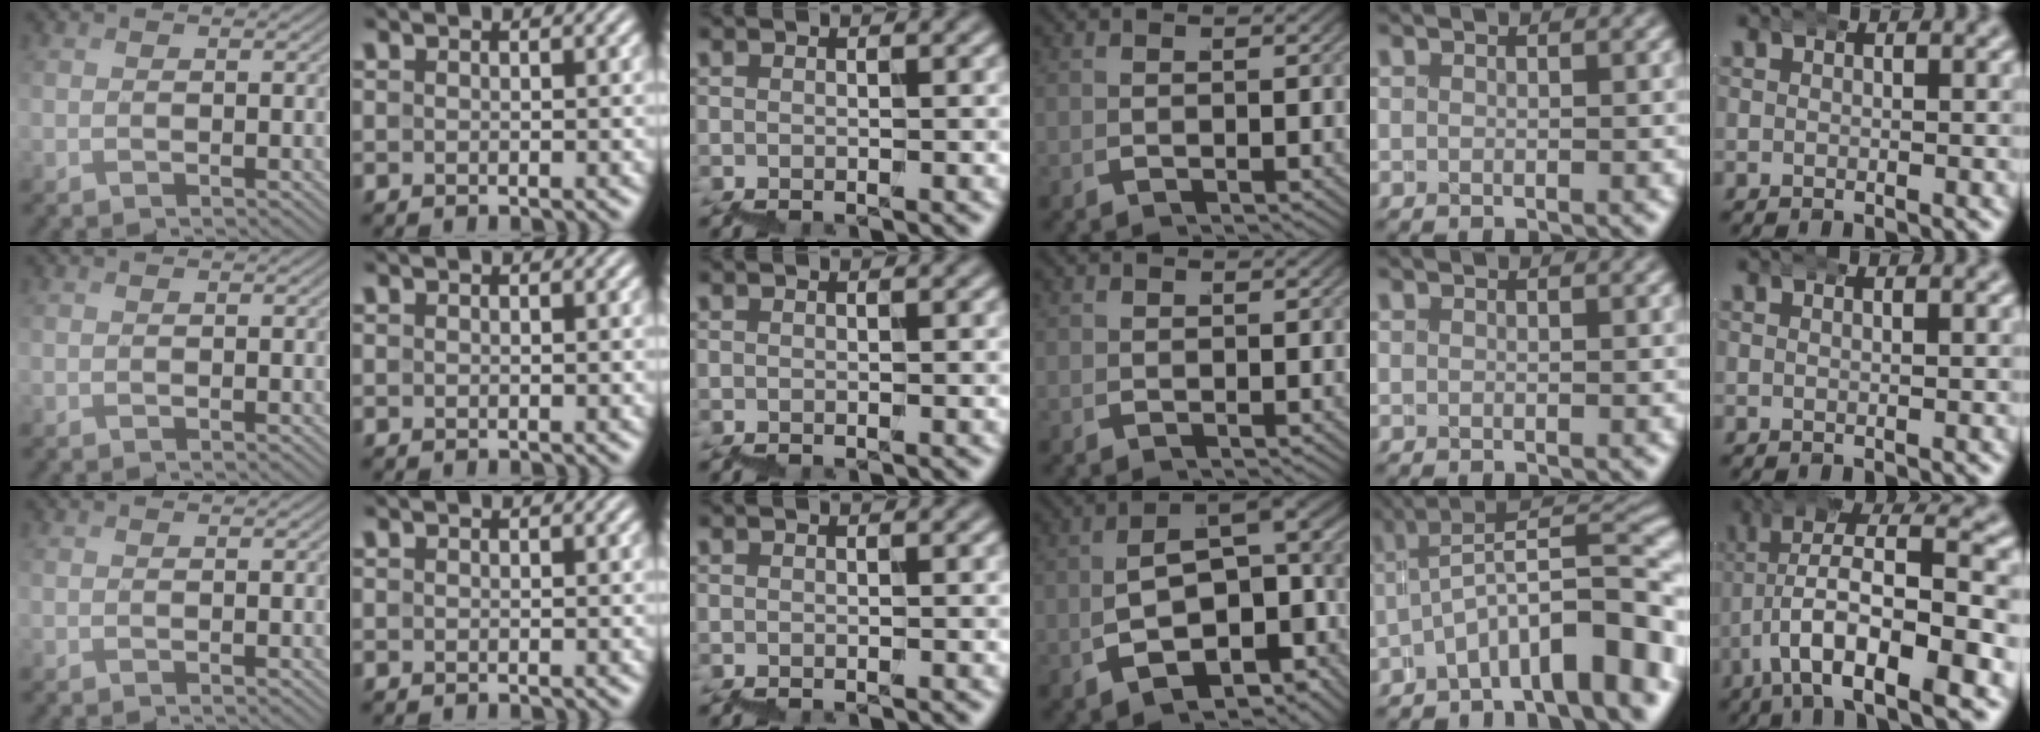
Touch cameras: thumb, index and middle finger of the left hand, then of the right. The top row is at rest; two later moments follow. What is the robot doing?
{"motion": "wrap", "object": "bubble wrap"}